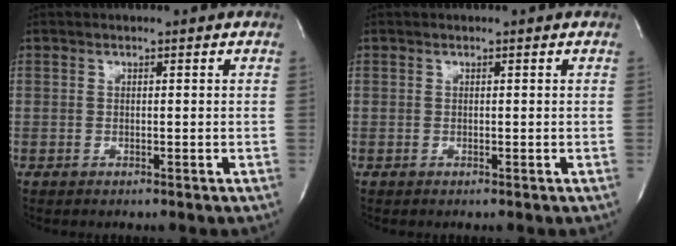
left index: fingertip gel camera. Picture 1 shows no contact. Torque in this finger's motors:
{"motor_torque": [-0.09, -0.01, 0.04, -0.01]}